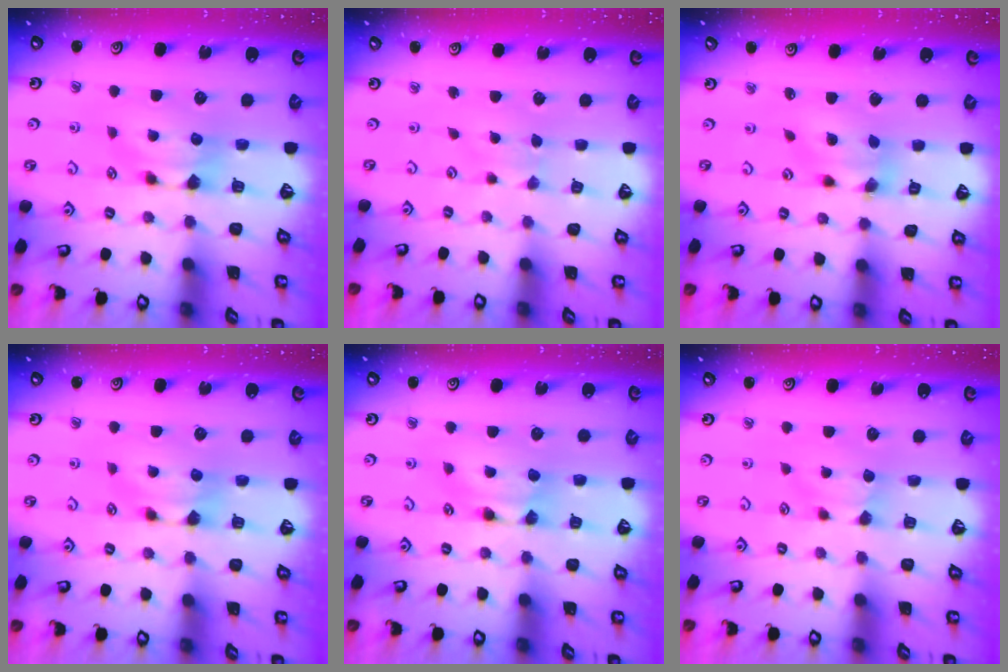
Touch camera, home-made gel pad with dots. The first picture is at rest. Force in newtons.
{"total": 1.2, "press": 1.2, "slide": 0.1}
{"total": 4.4, "press": 4.1, "slide": 1.4}
{"total": 0.0}
{"total": 1.8, "press": 1.8, "slide": 0.1}
{"total": 1.2, "press": 1.1, "slide": 0.4}